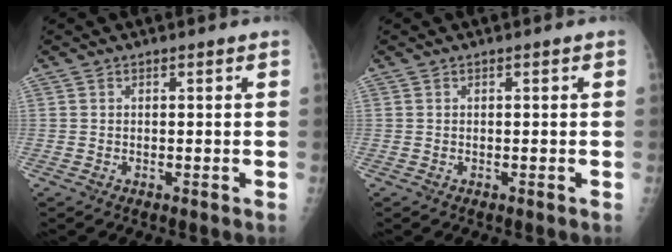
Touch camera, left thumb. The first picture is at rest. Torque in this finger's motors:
{"motor_torque": [-0.02, 0.02, 0.00, 0.00, 0.00]}